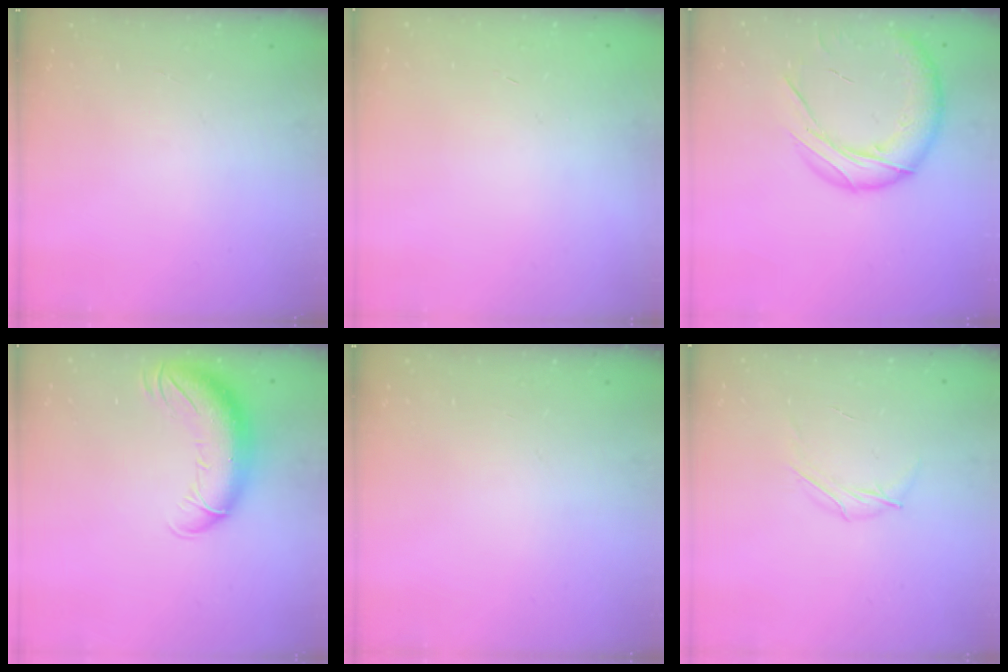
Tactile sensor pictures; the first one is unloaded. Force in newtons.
{"total": 0.6, "press": 0.5, "slide": 0.2}
{"total": 18.1, "press": 17.9, "slide": 2.8}
{"total": 13.4, "press": 13.0, "slide": 3.1}
{"total": 0.0}
{"total": 5.7, "press": 5.6, "slide": 0.7}